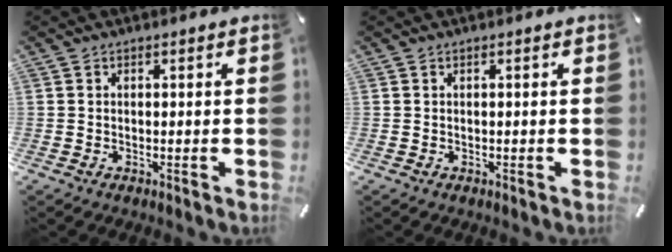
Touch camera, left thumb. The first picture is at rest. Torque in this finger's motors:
{"motor_torque": [-0.01, -0.01, 0.01, 0.01, 0.00]}